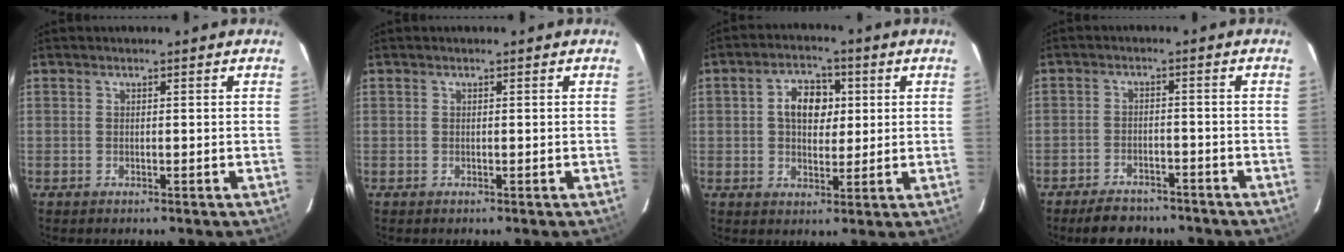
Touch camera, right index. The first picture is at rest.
{"total": 0.0}
{"total": 7.3, "force": [1.4, 5.1, 5.1], "torque": [-0.086, 0.022, 0.026]}
{"total": 8.4, "force": [-7.0, 3.6, 3.0], "torque": [-0.074, 0.002, -0.099]}